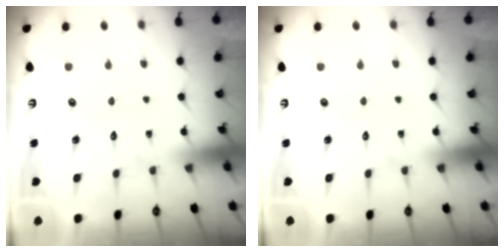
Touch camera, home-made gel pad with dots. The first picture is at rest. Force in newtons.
{"total": 0.0}